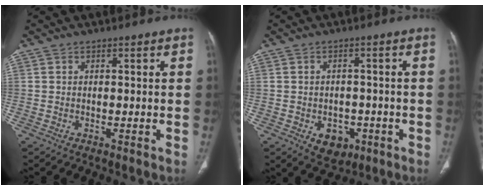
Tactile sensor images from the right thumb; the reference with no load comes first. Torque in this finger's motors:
{"motor_torque": [0.84, 0.66, 0.72, -0.47, -0.01]}